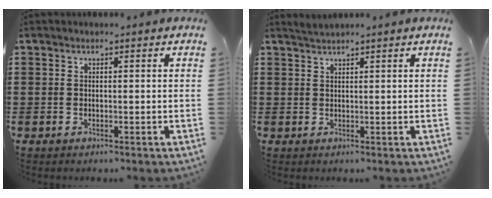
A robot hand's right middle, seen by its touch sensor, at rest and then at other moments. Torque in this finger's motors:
{"motor_torque": [-0.74, -1.39, -0.02, -0.01]}